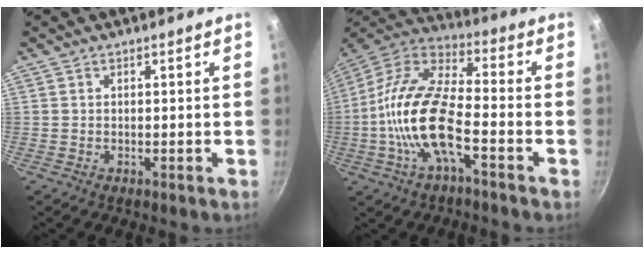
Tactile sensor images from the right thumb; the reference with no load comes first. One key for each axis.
{"total": 17.1, "fx": -4.5, "fy": 6.7, "fz": 15.1, "tx": -0.308, "ty": 0.038, "tz": -0.089}